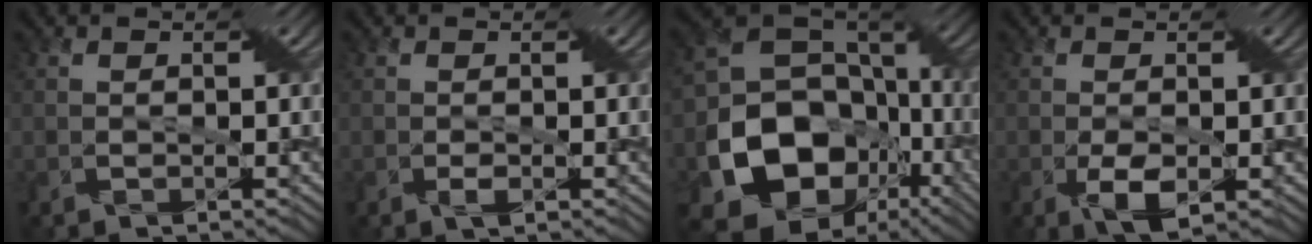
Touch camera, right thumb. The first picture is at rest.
{"total": 1.1, "force": [-0.4, 0.2, 1.0], "torque": [-0.022, -0.006, -0.011]}
{"total": 17.8, "force": [-3.6, 13.6, 11.0], "torque": [-0.257, -0.038, -0.048]}
{"total": 4.2, "force": [-1.1, 1.8, 3.6], "torque": [-0.076, -0.014, -0.019]}